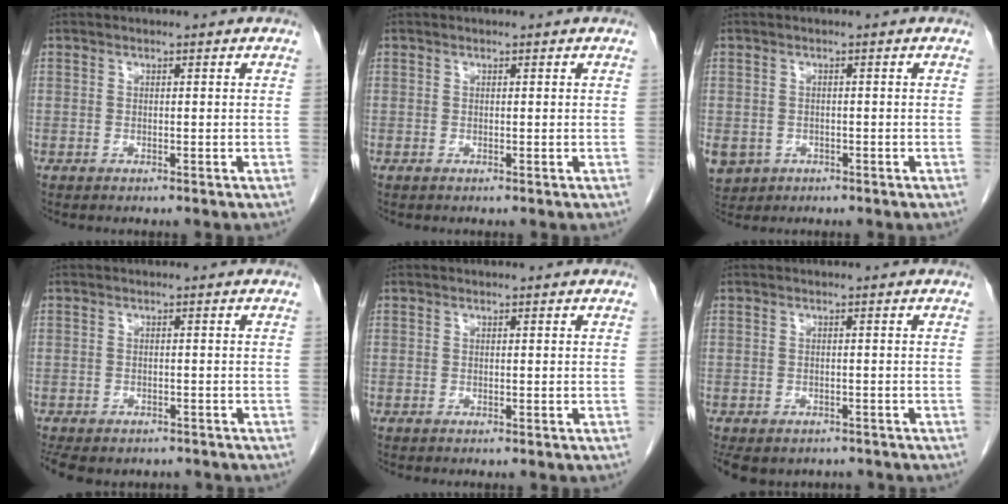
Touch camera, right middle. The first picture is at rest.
{"total": 0.0}
{"total": 7.9, "force": [-3.4, 6.6, 2.7], "torque": [-0.078, -0.002, -0.045]}
{"total": 9.6, "force": [-7.6, 4.7, 3.7], "torque": [-0.081, -0.004, -0.095]}
{"total": 0.0}
{"total": 9.2, "force": [-6.7, 5.4, 3.1], "torque": [-0.075, -0.007, -0.080]}